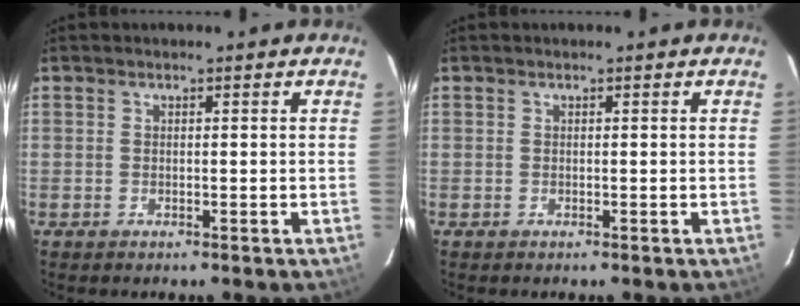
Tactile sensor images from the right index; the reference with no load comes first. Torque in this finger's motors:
{"motor_torque": [0.05, 0.05, 0.01, 0.00]}